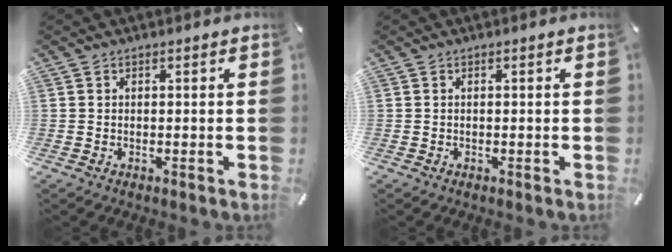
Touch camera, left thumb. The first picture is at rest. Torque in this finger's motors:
{"motor_torque": [-0.15, 0.29, -0.01, -0.15, 0.01]}